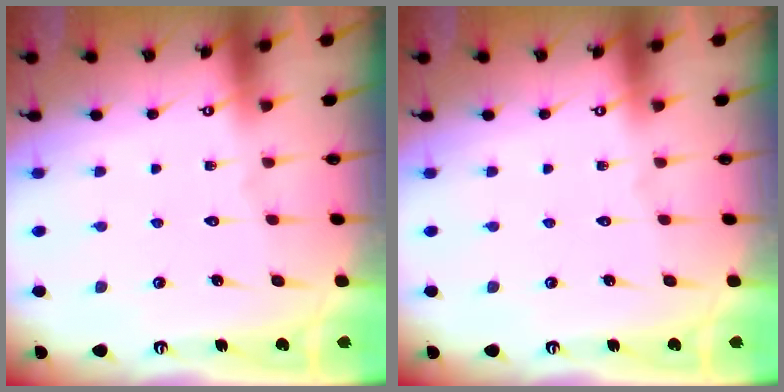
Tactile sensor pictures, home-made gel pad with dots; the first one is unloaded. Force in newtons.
{"total": 0.0}